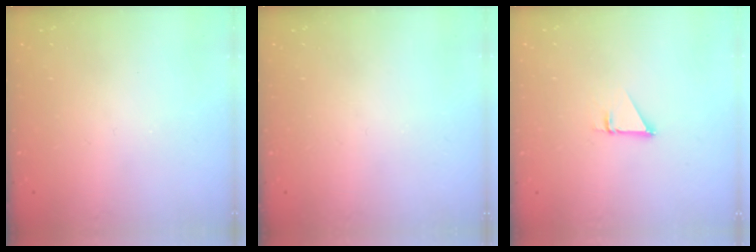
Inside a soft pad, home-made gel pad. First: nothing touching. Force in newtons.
{"total": 0.0}
{"total": 1.0, "press": 1.0, "slide": 0.1}